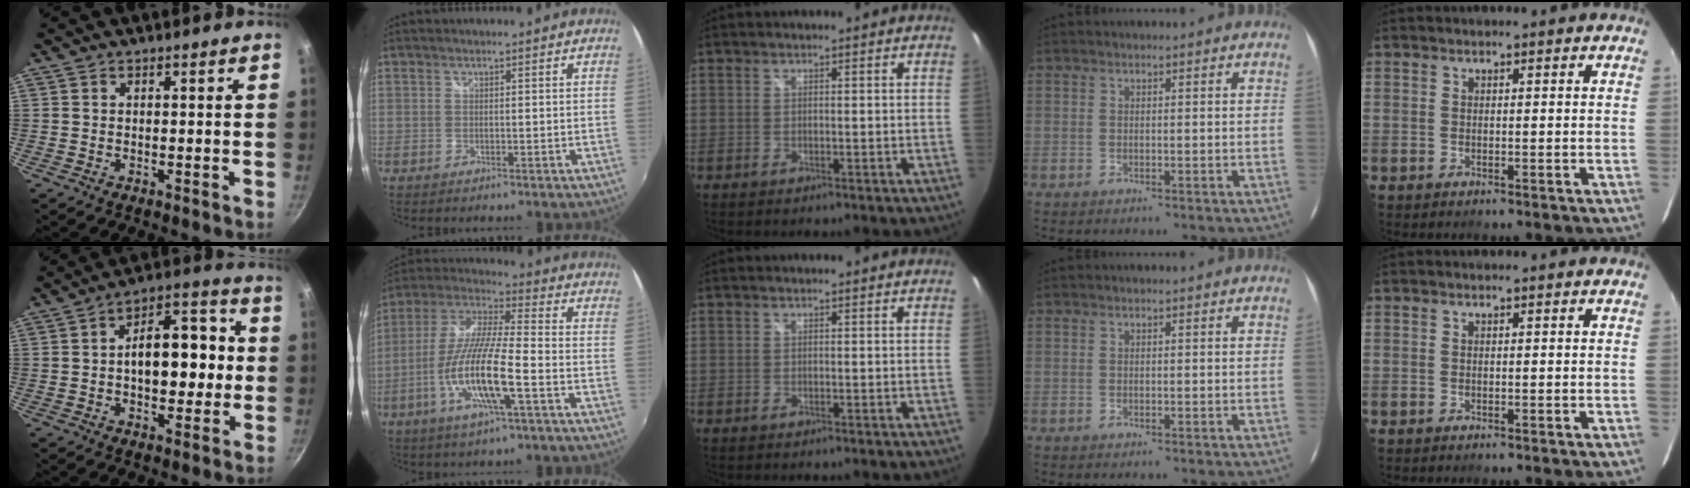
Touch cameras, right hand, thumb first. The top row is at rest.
{"thumb": {"total": 14.4, "force": [-0.4, 8.5, 11.6], "torque": [-0.123, 0.036, -0.016]}, "index": {"total": 14.8, "force": [-5.3, 1.9, 13.7], "torque": [-0.278, -0.012, -0.104]}}